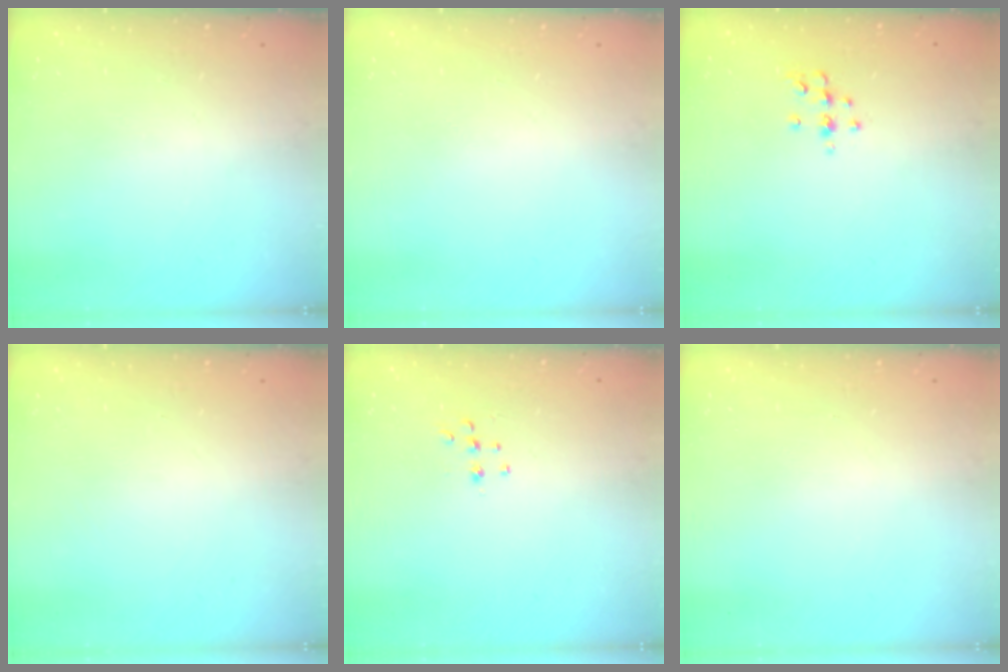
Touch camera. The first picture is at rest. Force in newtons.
{"total": 0.0}
{"total": 6.5, "press": 6.4, "slide": 1.2}
{"total": 0.0}
{"total": 5.8, "press": 5.8, "slide": 0.4}
{"total": 0.0}